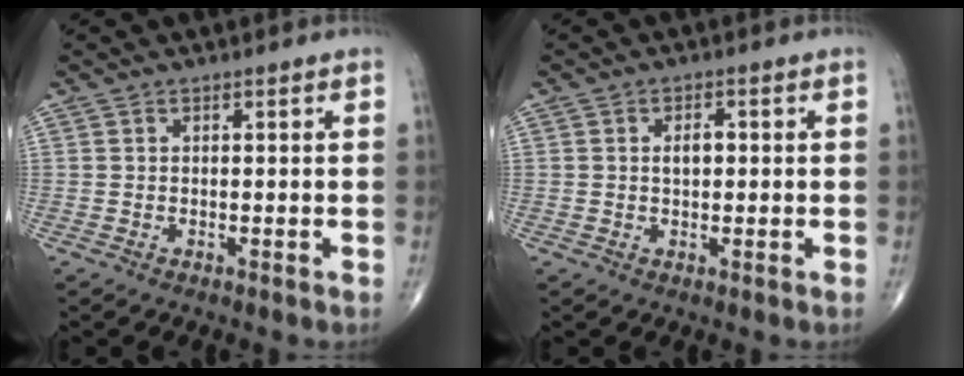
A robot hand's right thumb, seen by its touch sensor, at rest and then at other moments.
{"total": 2.6, "force": [0.2, 1.5, 2.1], "torque": [-0.033, 0.005, 0.003]}